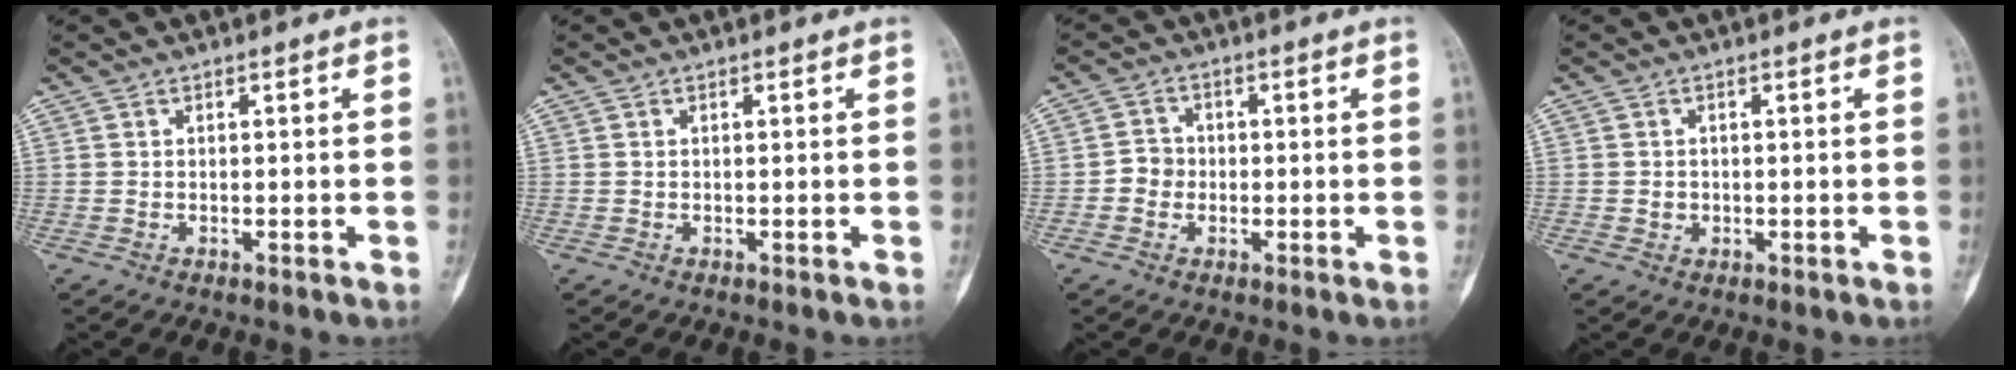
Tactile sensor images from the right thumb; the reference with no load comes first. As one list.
[{"total": 0.0}, {"total": 3.3, "force": [-0.7, 3.0, 1.0], "torque": [0.003, 0.009, -0.021]}, {"total": 1.1, "force": [-0.1, 1.0, 0.3], "torque": [0.003, 0.004, -0.001]}]